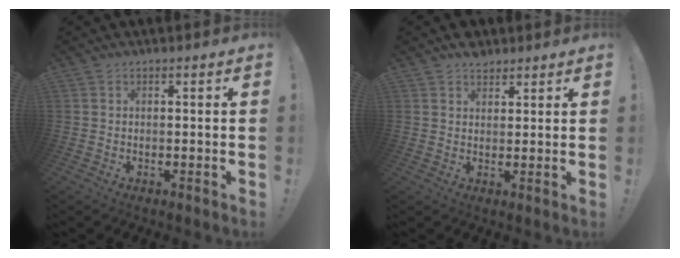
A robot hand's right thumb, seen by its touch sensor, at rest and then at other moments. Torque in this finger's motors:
{"motor_torque": [0.00, 0.01, 0.32, 0.15, 0.00]}